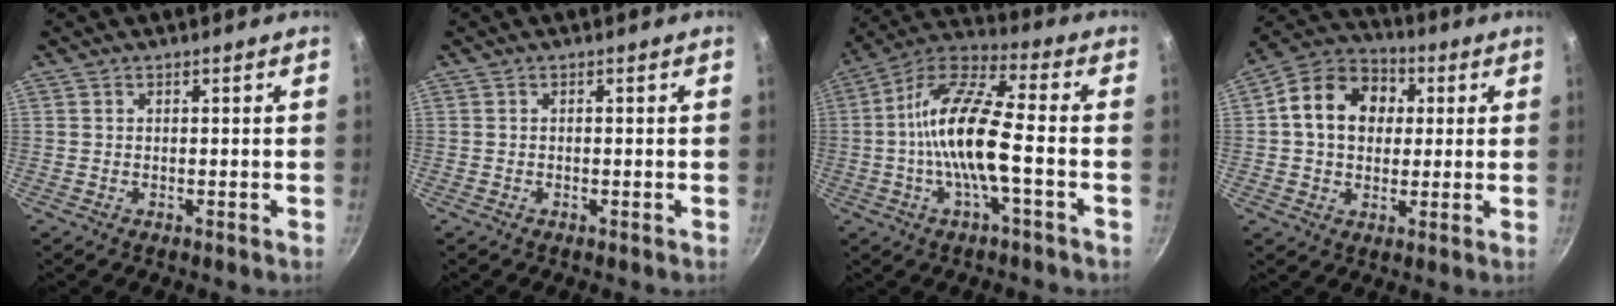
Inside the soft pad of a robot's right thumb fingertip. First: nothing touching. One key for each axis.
{"total": 0.0}
{"total": 14.8, "fx": -2.3, "fy": 4.3, "fz": 14.0, "tx": -0.269, "ty": 0.036, "tz": -0.061}
{"total": 13.8, "fx": 2.5, "fy": 10.9, "fz": 8.2, "tx": -0.112, "ty": 0.023, "tz": 0.023}